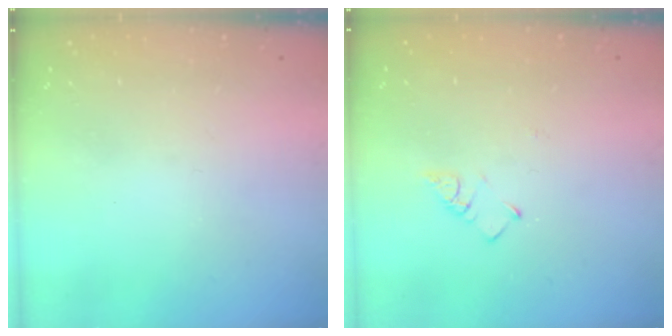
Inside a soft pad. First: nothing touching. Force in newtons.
{"total": 3.0, "press": 3.0, "slide": 0.4}